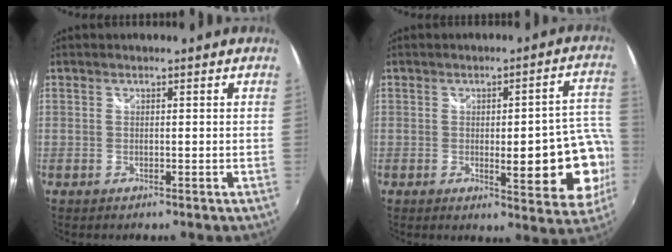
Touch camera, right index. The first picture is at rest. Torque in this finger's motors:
{"motor_torque": [1.92, 0.21, 0.29, 0.05]}